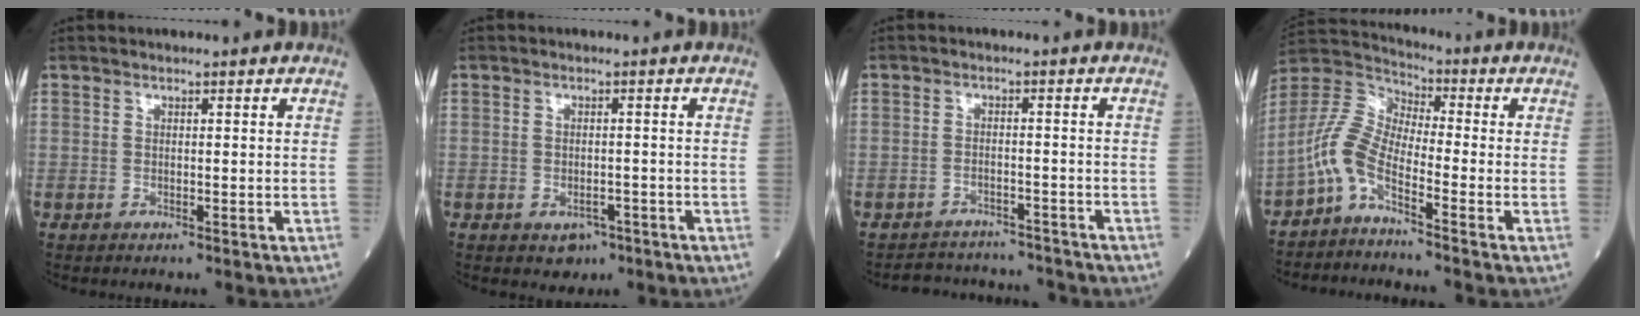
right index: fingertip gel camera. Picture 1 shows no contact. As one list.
[{"total": 2.9, "force": [-1.5, 2.0, 1.6], "torque": [-0.018, 0.001, -0.012]}, {"total": 7.1, "force": [-6.6, 2.5, -0.5], "torque": [0.014, 0.024, -0.088]}, {"total": 6.8, "force": [-4.2, 2.0, 5.0], "torque": [-0.125, 0.014, -0.099]}]